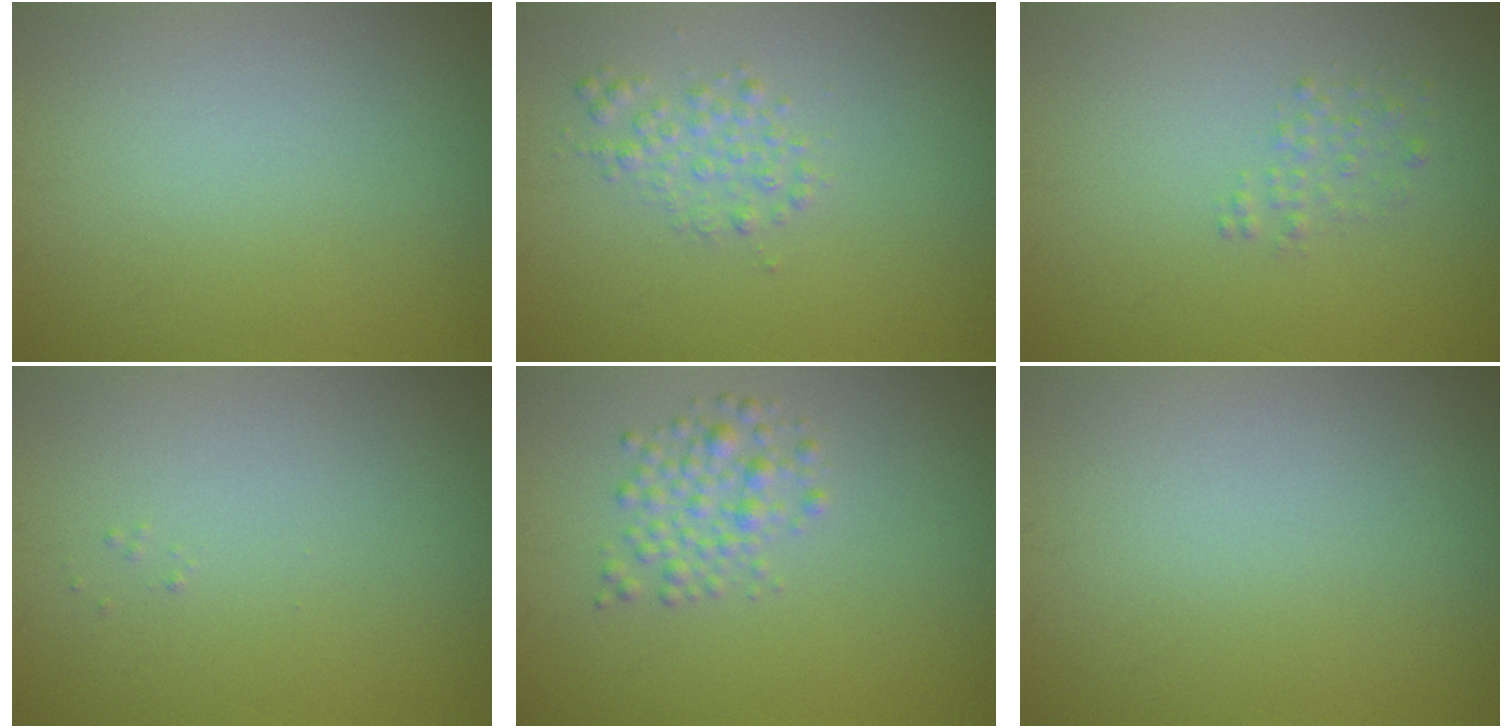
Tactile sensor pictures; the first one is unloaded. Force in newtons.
{"total": 1.7, "press": 1.7, "slide": 0.0}
{"total": 1.2, "press": 1.2, "slide": 0.0}
{"total": 0.0}
{"total": 2.3, "press": 2.3, "slide": 0.1}
{"total": 0.0}